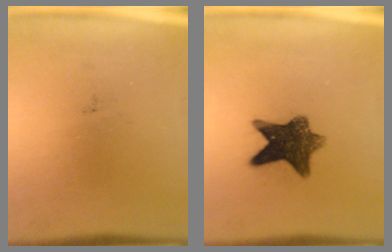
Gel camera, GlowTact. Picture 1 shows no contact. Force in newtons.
{"total": 9.7}